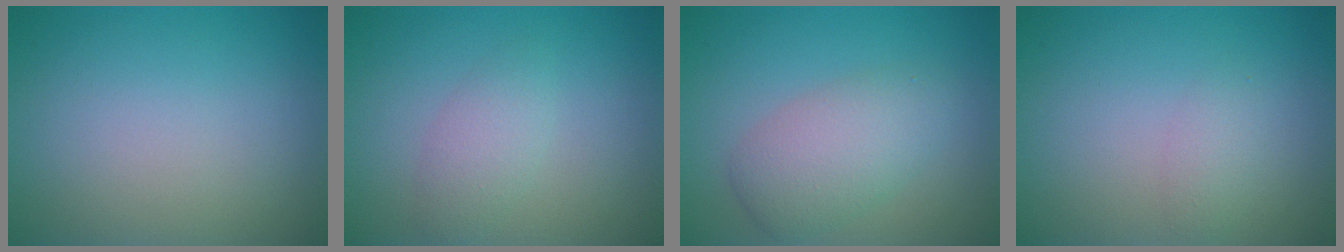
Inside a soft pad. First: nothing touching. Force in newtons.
{"total": 2.0, "press": 2.0, "slide": 0.1}
{"total": 4.2, "press": 4.2, "slide": 0.1}
{"total": 1.2, "press": 1.2, "slide": 0.1}